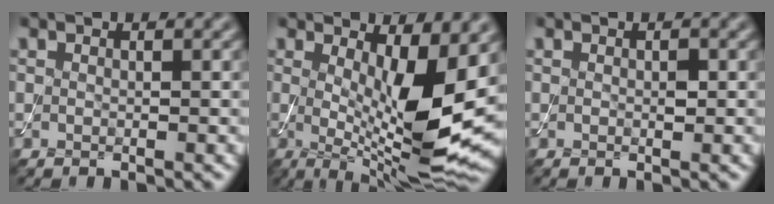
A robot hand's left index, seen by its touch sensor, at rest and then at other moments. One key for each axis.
{"total": 10.1, "fx": 0.6, "fy": 2.8, "fz": 9.6, "tx": -0.150, "ty": -0.027, "tz": 0.017}
{"total": 0.7, "fx": 0.0, "fy": 0.3, "fz": 0.6, "tx": -0.008, "ty": -0.001, "tz": 0.000}